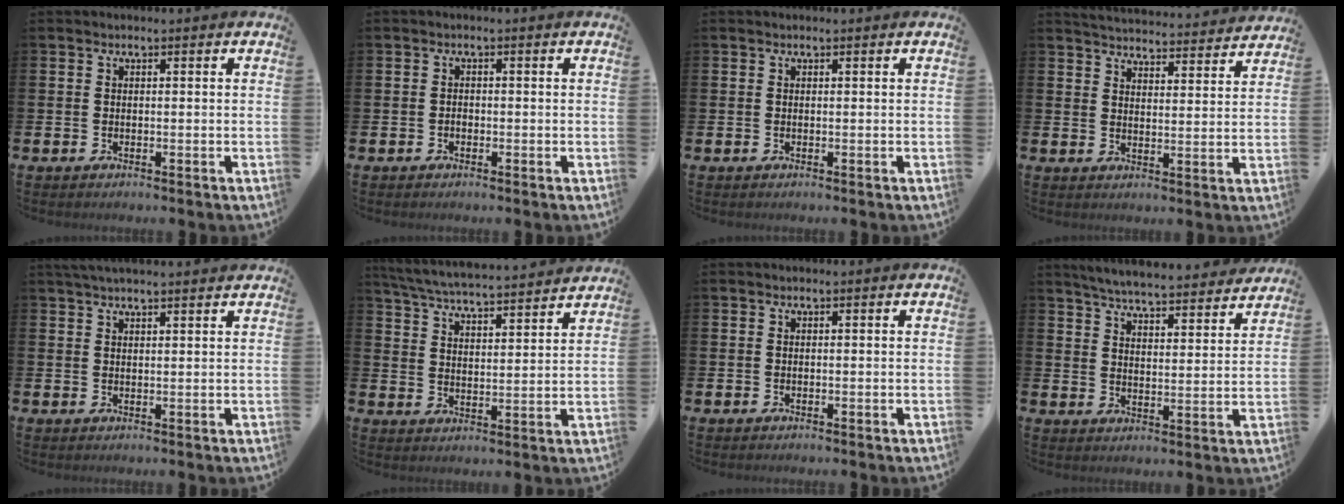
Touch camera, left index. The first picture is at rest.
{"total": 0.8, "force": [-0.5, 0.6, 0.3], "torque": [-0.005, 0.000, -0.010]}
{"total": 0.0}
{"total": 4.8, "force": [4.8, 0.3, 0.1], "torque": [-0.016, -0.040, 0.084]}
{"total": 2.7, "force": [2.6, 0.0, 0.8], "torque": [-0.019, -0.004, 0.047]}
{"total": 5.9, "force": [5.8, 0.0, 1.2], "torque": [-0.049, -0.044, 0.101]}
{"total": 0.0}
{"total": 5.8, "force": [5.7, 0.2, 0.9], "torque": [-0.035, -0.046, 0.098]}